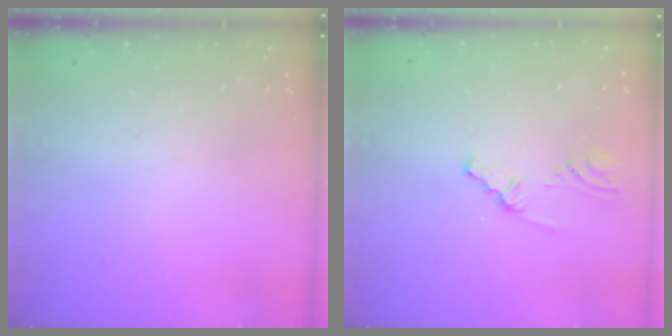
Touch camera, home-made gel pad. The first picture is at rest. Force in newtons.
{"total": 1.8, "press": 1.7, "slide": 0.3}